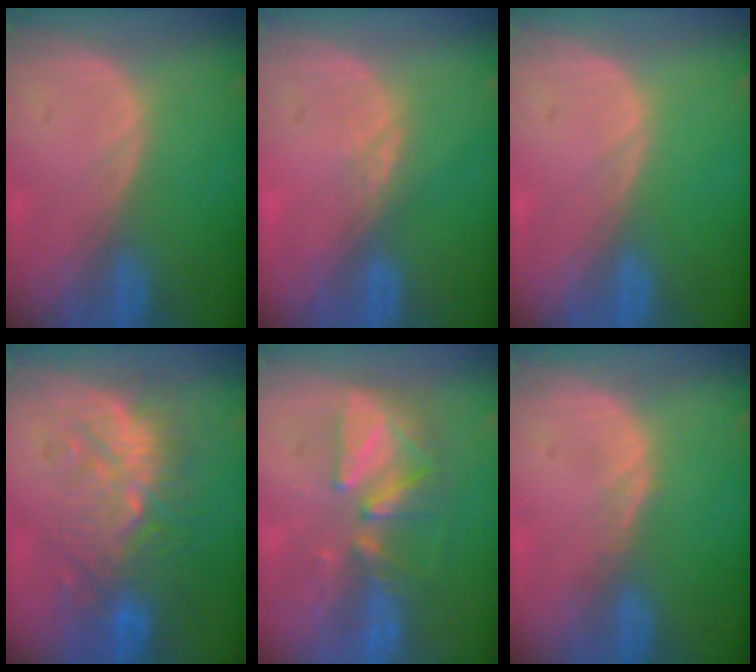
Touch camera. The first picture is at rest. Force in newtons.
{"total": 2.0, "press": 1.5, "slide": 1.3}
{"total": 0.0}
{"total": 9.9, "press": 9.5, "slide": 2.5}
{"total": 8.4, "press": 7.7, "slide": 3.4}
{"total": 1.0, "press": 1.0, "slide": 0.1}